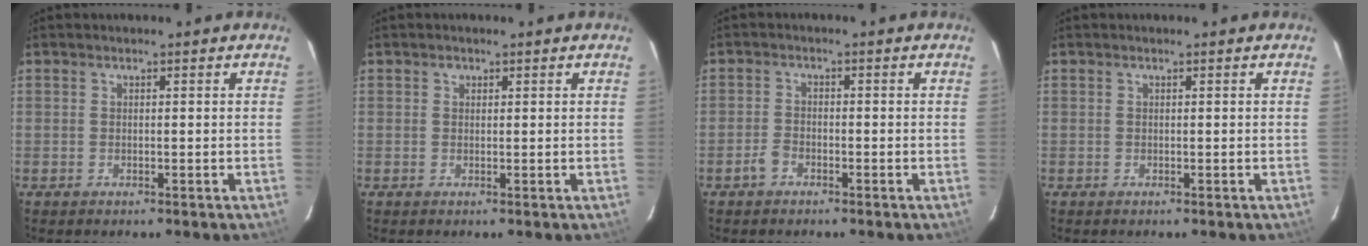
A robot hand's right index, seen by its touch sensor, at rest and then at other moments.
{"total": 0.7, "force": [0.3, 0.6, 0.0], "torque": [0.001, 0.004, 0.003]}
{"total": 2.4, "force": [-1.7, 1.2, 1.2], "torque": [-0.034, 0.006, -0.036]}
{"total": 0.0}